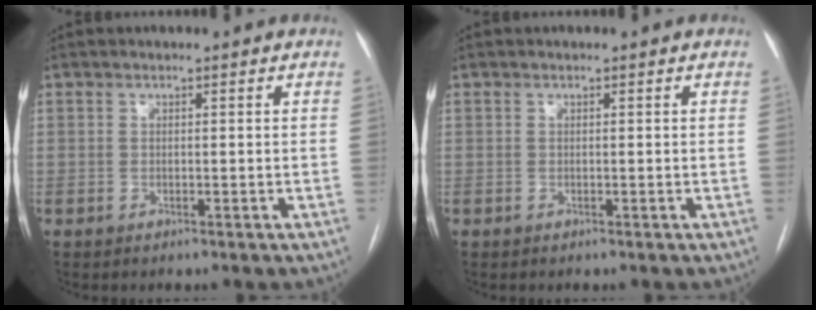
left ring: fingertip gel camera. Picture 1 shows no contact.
{"total": 0.0}